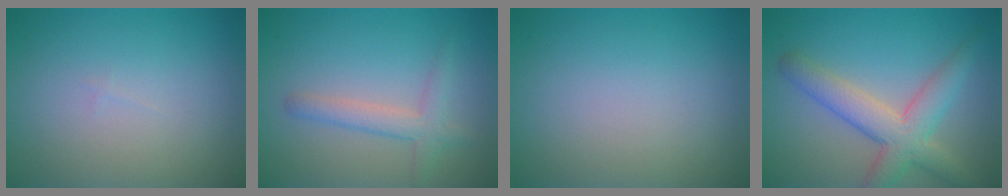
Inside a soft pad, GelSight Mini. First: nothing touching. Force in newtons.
{"total": 2.5, "press": 2.5, "slide": 0.2}
{"total": 0.0}
{"total": 5.5, "press": 5.5, "slide": 0.5}